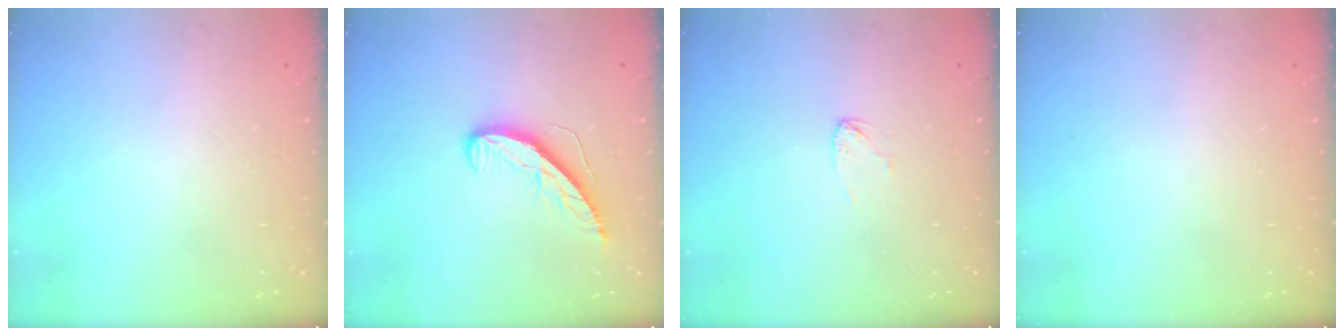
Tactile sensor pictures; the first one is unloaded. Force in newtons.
{"total": 10.3, "press": 10.3, "slide": 0.6}
{"total": 3.0, "press": 3.0, "slide": 0.2}
{"total": 0.0}